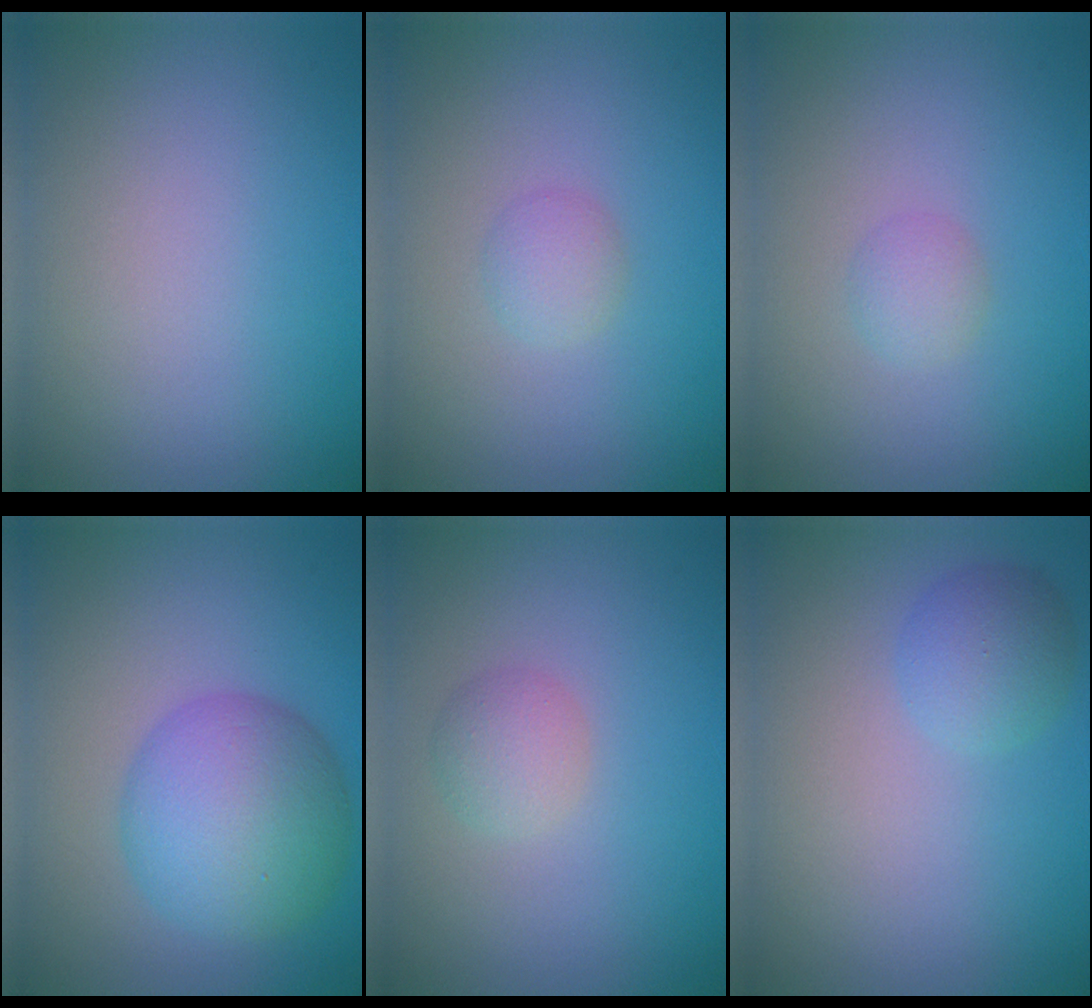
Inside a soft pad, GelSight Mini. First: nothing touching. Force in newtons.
{"total": 1.4, "press": 1.4, "slide": 0.0}
{"total": 1.3, "press": 1.3, "slide": 0.1}
{"total": 7.4, "press": 7.4, "slide": 0.1}
{"total": 1.9, "press": 1.9, "slide": 0.1}
{"total": 2.5, "press": 2.5, "slide": 0.1}